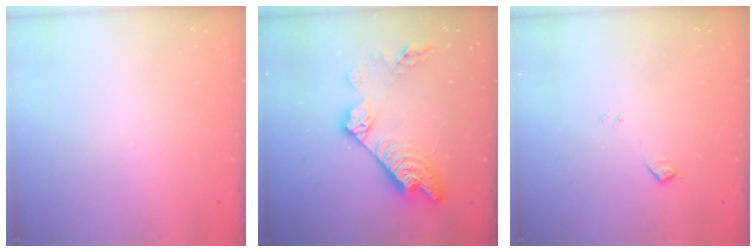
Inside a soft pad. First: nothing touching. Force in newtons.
{"total": 15.9, "press": 15.9, "slide": 0.9}
{"total": 6.3, "press": 6.3, "slide": 0.7}